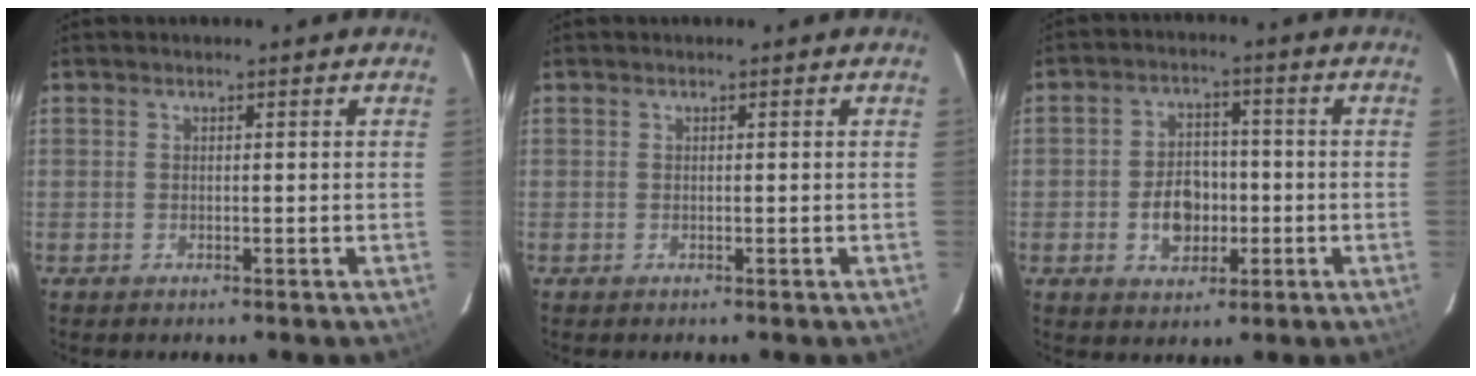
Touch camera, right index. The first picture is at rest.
{"total": 0.0}
{"total": 7.6, "force": [-2.0, 5.6, 4.7], "torque": [-0.089, 0.014, -0.022]}